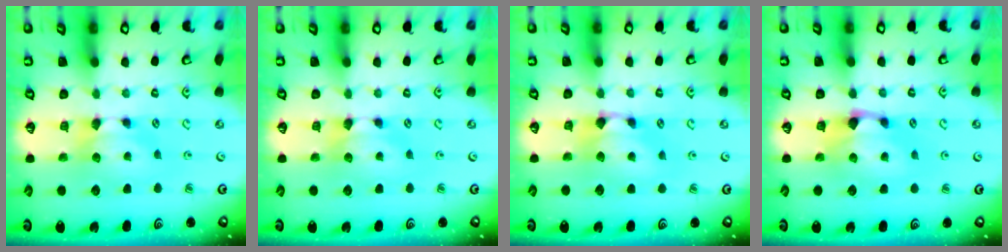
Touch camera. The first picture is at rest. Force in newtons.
{"total": 0.0}
{"total": 1.3, "press": 0.5, "slide": 1.2}
{"total": 1.6, "press": 1.0, "slide": 1.3}